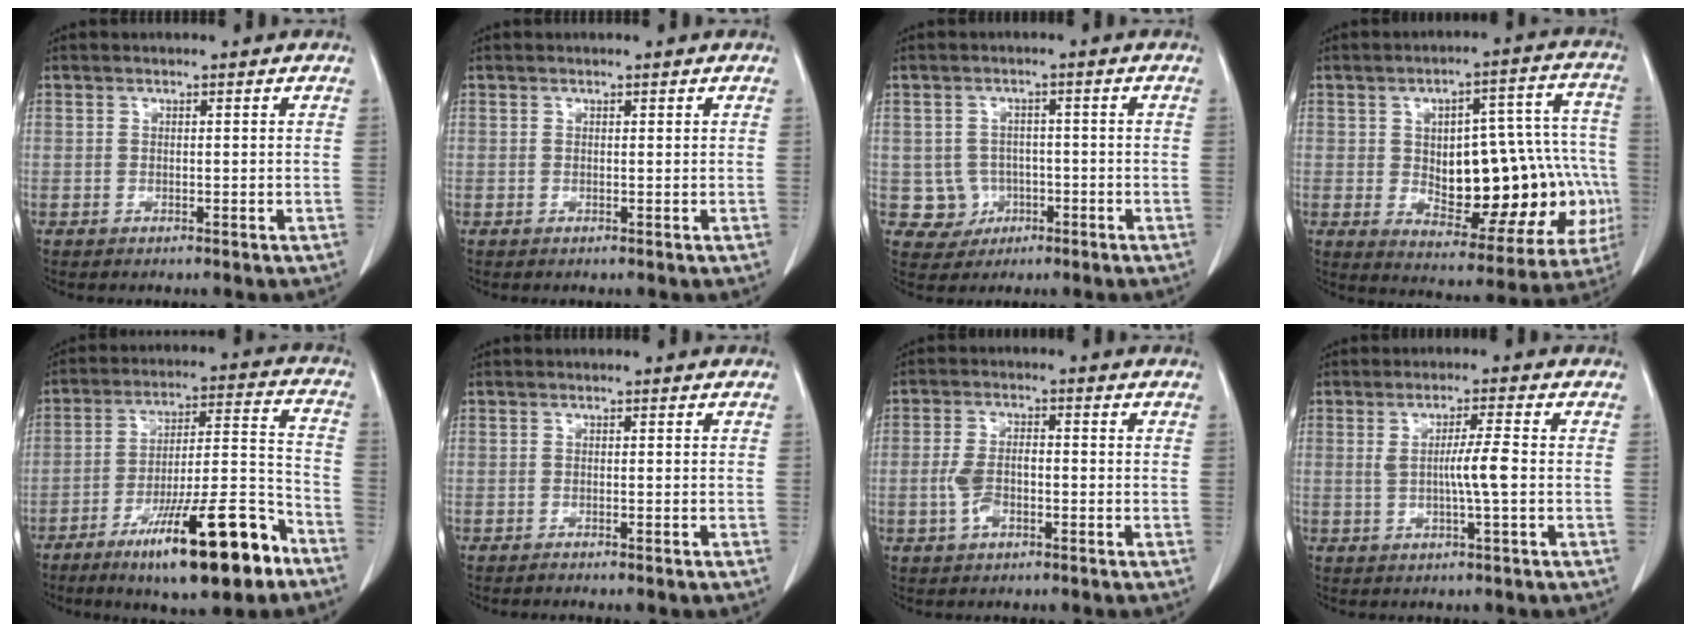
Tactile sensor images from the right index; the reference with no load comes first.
{"total": 0.0}
{"total": 4.5, "force": [-1.0, 4.4, 0.4], "torque": [0.001, 0.010, -0.007]}
{"total": 22.2, "force": [-2.5, 10.2, 19.5], "torque": [-0.217, 0.046, 0.000]}
{"total": 19.1, "force": [-11.5, 2.8, 15.0], "torque": [-0.223, -0.002, -0.183]}
{"total": 1.0, "force": [-0.8, -0.1, 0.6], "torque": [-0.013, -0.001, -0.010]}
{"total": 4.8, "force": [-1.3, 2.4, 3.9], "torque": [-0.086, 0.011, -0.024]}
{"total": 4.8, "force": [-0.2, -0.4, 4.8], "torque": [-0.081, -0.004, -0.004]}